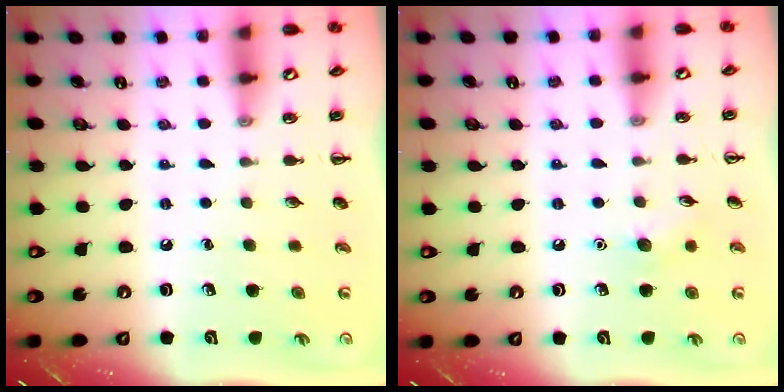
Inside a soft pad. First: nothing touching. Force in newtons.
{"total": 5.6, "press": 5.4, "slide": 1.5}